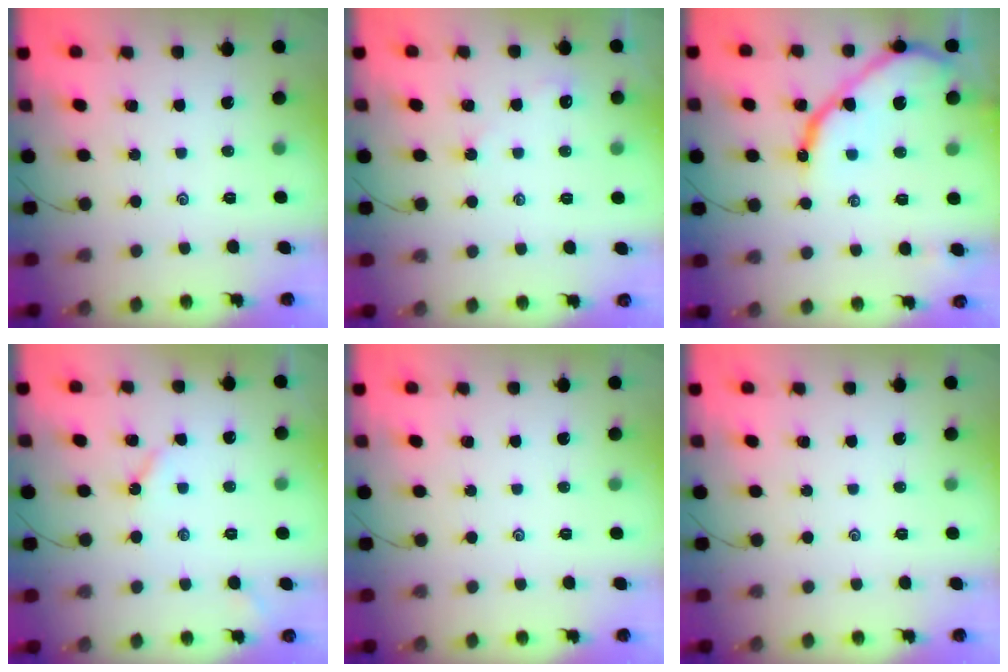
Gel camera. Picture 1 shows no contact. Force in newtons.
{"total": 1.9, "press": 1.8, "slide": 0.4}
{"total": 12.8, "press": 12.7, "slide": 1.6}
{"total": 3.5, "press": 3.4, "slide": 0.4}
{"total": 0.0}
{"total": 0.0}